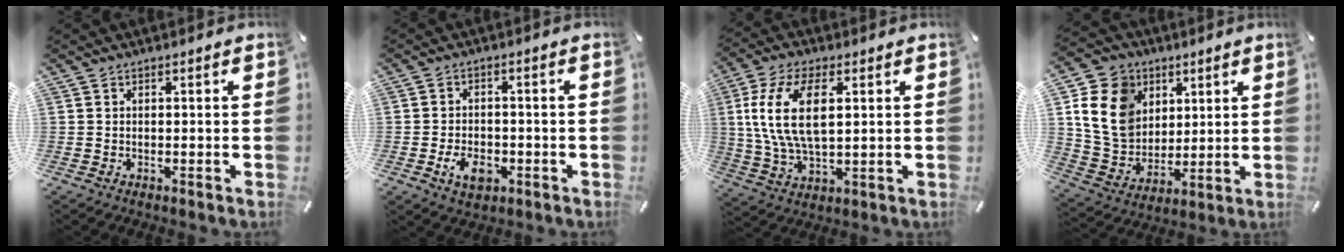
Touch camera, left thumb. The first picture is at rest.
{"total": 6.1, "force": [-2.4, 4.0, 4.0], "torque": [-0.081, 0.003, -0.047]}
{"total": 13.7, "force": [3.3, 6.9, 11.4], "torque": [-0.258, -0.001, 0.055]}
{"total": 15.4, "force": [4.4, 13.1, 6.7], "torque": [-0.152, -0.004, 0.088]}